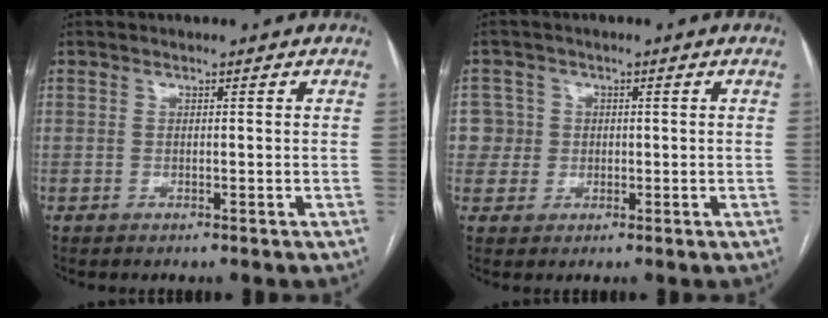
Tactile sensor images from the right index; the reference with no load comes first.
{"total": 4.2, "force": [0.5, 4.2, -0.3], "torque": [0.022, 0.014, 0.010]}